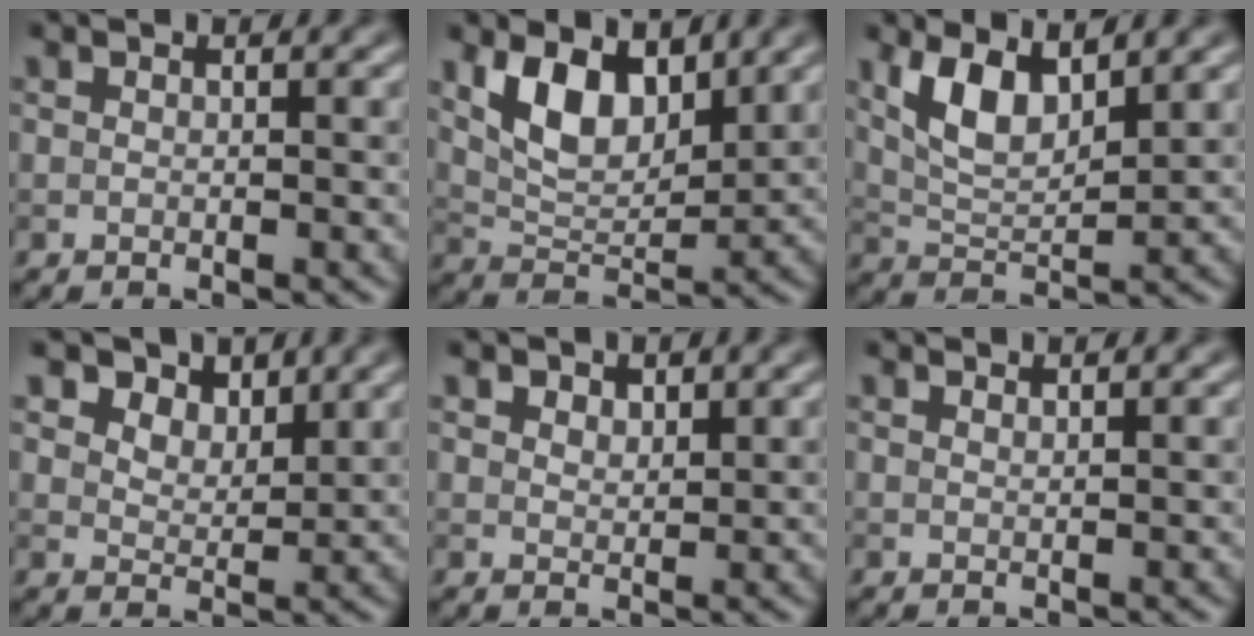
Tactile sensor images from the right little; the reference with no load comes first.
{"total": 5.7, "force": [2.8, 3.0, 3.9], "torque": [-0.078, -0.010, 0.052]}
{"total": 4.8, "force": [2.5, 2.0, 3.6], "torque": [-0.081, -0.005, 0.051]}
{"total": 5.5, "force": [4.2, 2.9, 2.1], "torque": [-0.061, -0.011, 0.072]}
{"total": 2.2, "force": [1.6, 1.2, 0.8], "torque": [-0.014, -0.002, 0.023]}
{"total": 0.9, "force": [0.8, 0.0, 0.1], "torque": [-0.002, -0.004, 0.011]}